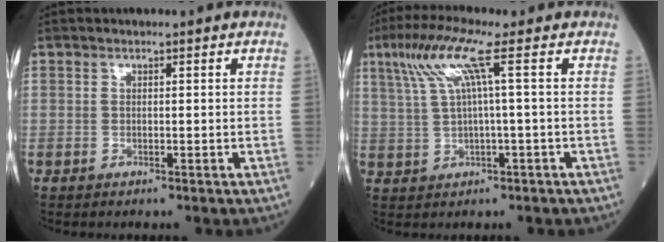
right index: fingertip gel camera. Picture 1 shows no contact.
{"total": 6.8, "force": [2.5, -0.7, 6.3], "torque": [-0.133, 0.023, 0.057]}